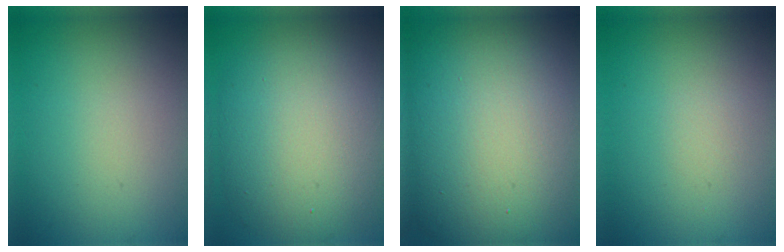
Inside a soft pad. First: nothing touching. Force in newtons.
{"total": 11.5, "press": 11.5, "slide": 0.6}
{"total": 21.9, "press": 21.9, "slide": 0.7}
{"total": 0.6, "press": 0.6, "slide": 0.0}